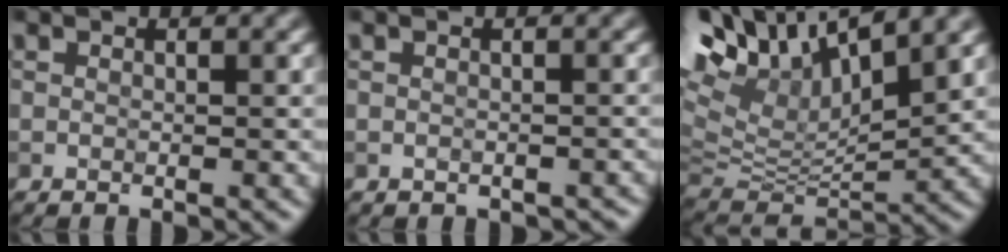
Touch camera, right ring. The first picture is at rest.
{"total": 0.9, "force": [-0.6, 0.6, 0.2], "torque": [-0.003, -0.006, -0.008]}
{"total": 13.8, "force": [8.0, 5.9, 9.6], "torque": [-0.215, 0.028, 0.148]}